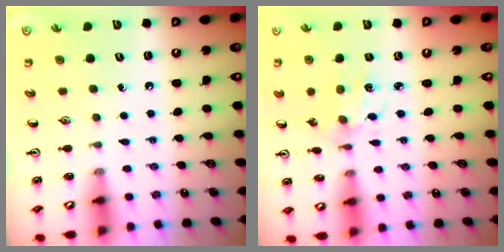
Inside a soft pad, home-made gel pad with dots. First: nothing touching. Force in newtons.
{"total": 3.0, "press": 2.9, "slide": 0.6}